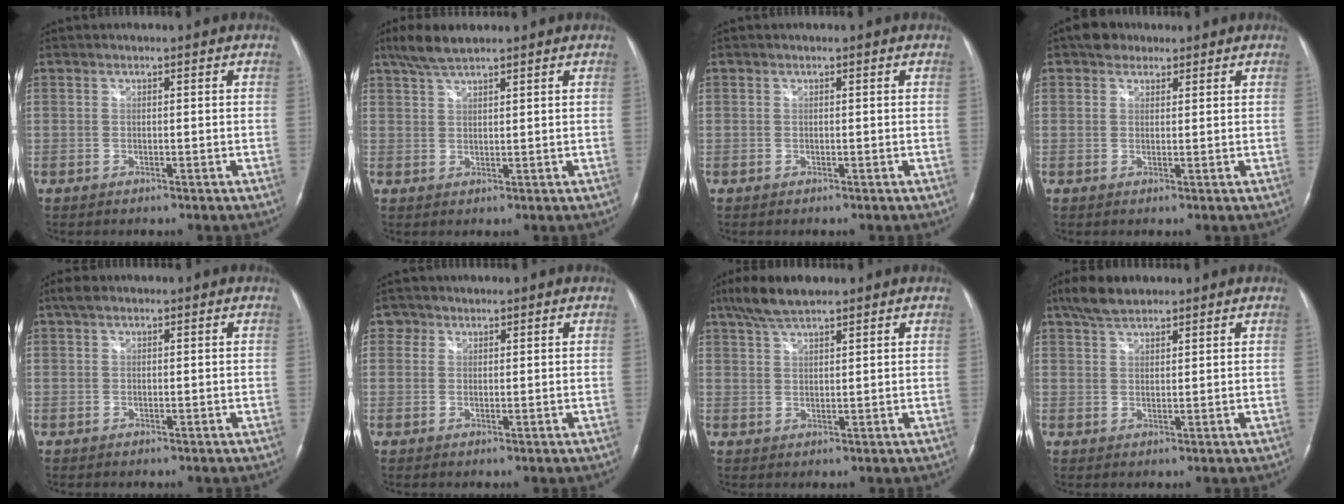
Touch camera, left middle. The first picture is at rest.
{"total": 4.5, "force": [3.7, 0.6, 2.5], "torque": [-0.060, 0.012, 0.074]}
{"total": 0.0}
{"total": 3.0, "force": [2.2, 1.9, 0.8], "torque": [-0.019, 0.016, 0.035]}
{"total": 1.6, "force": [1.1, 0.9, 0.9], "torque": [-0.020, 0.017, 0.019]}
{"total": 1.6, "force": [1.0, 1.3, -0.1], "torque": [0.012, 0.002, 0.011]}
{"total": 6.0, "force": [4.8, 1.1, 3.4], "torque": [-0.078, 0.017, 0.091]}
{"total": 4.7, "force": [3.8, 1.5, 2.2], "torque": [-0.056, 0.013, 0.075]}